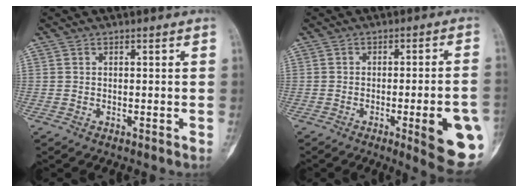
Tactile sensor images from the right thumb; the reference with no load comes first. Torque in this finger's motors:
{"motor_torque": [2.63, 1.84, 1.95, -0.71, 0.46]}